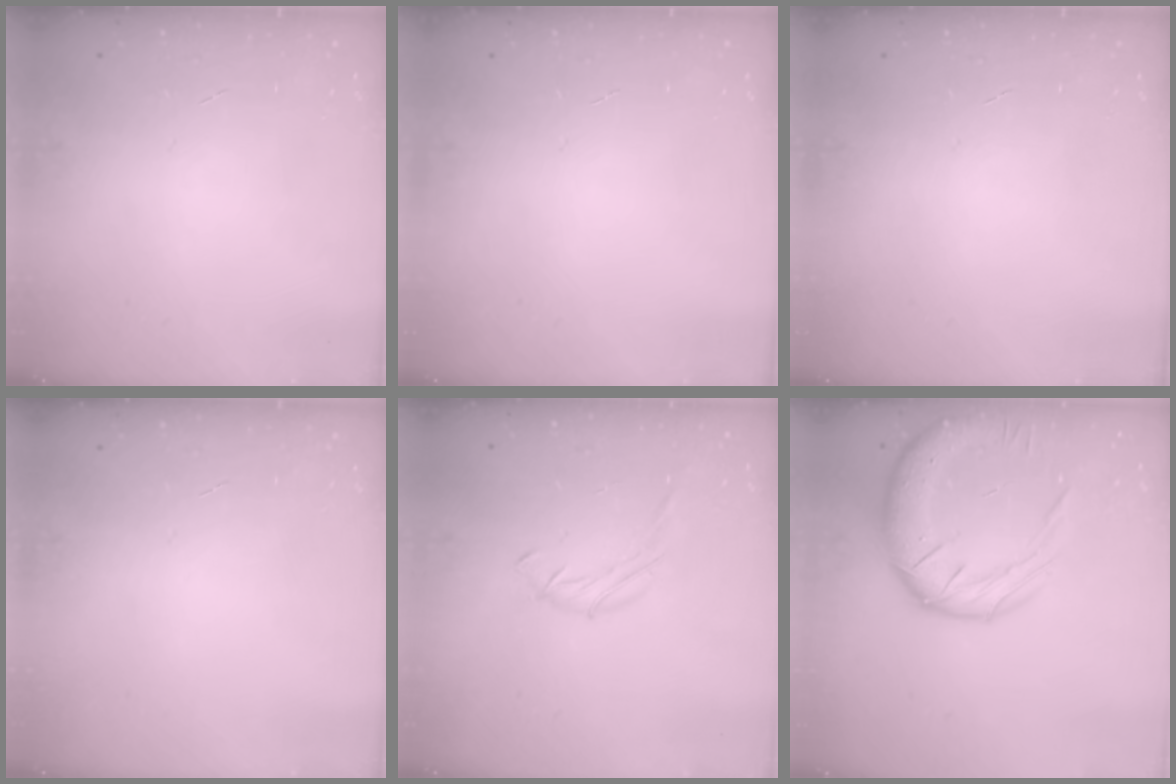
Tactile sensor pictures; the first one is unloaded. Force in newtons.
{"total": 0.0}
{"total": 0.0}
{"total": 0.0}
{"total": 6.1, "press": 6.1, "slide": 0.7}
{"total": 18.2, "press": 17.8, "slide": 3.6}